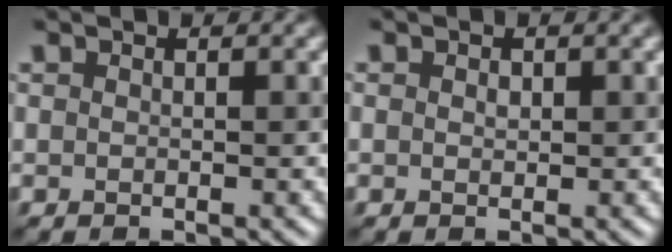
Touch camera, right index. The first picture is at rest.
{"total": 0.6, "force": [0.1, 0.4, 0.4], "torque": [-0.008, 0.000, 0.000]}